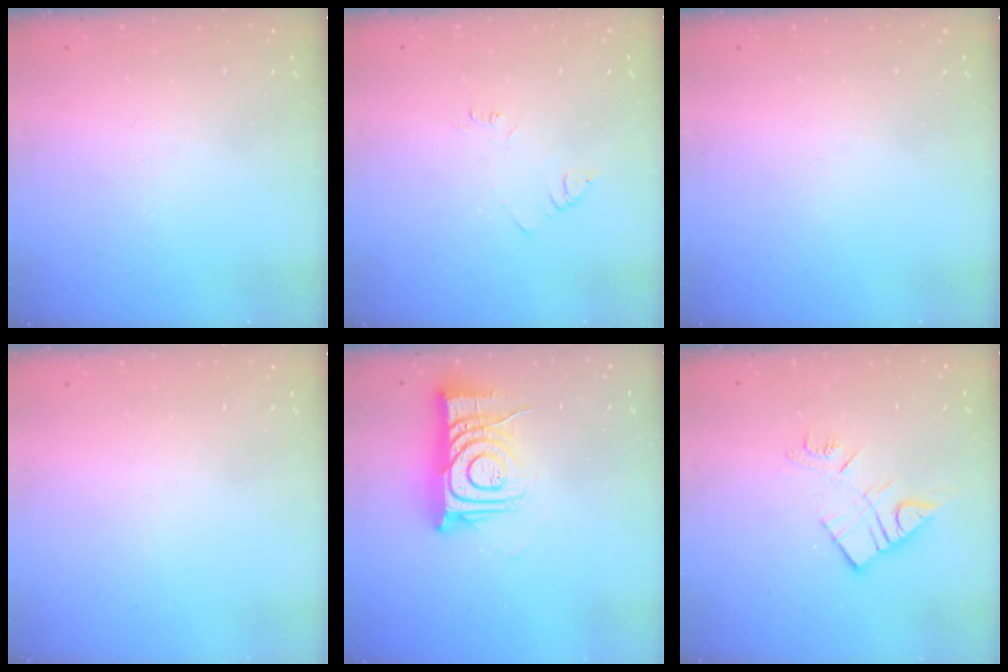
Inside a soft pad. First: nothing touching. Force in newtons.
{"total": 2.9, "press": 2.9, "slide": 0.4}
{"total": 0.0}
{"total": 1.8, "press": 1.8, "slide": 0.1}
{"total": 13.3, "press": 13.2, "slide": 1.1}
{"total": 10.9, "press": 10.9, "slide": 0.9}